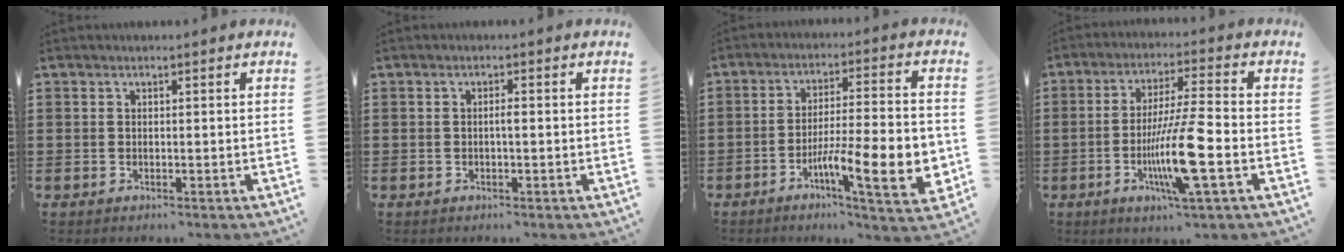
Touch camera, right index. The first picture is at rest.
{"total": 1.0, "force": [-0.2, 0.1, 0.9], "torque": [-0.018, -0.003, -0.003]}
{"total": 13.0, "force": [-4.1, 2.8, 12.0], "torque": [-0.187, -0.003, -0.068]}
{"total": 12.1, "force": [-3.5, 1.1, 11.5], "torque": [-0.222, -0.013, -0.069]}